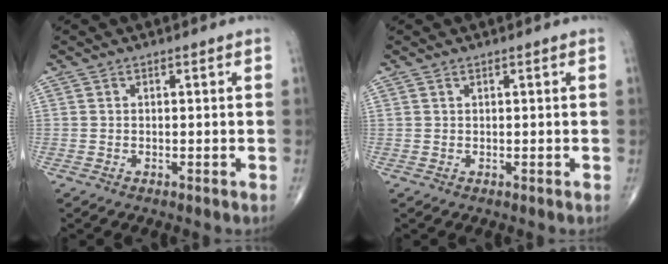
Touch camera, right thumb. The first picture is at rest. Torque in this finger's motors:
{"motor_torque": [0.01, -0.15, -0.06, 0.07, -0.03]}